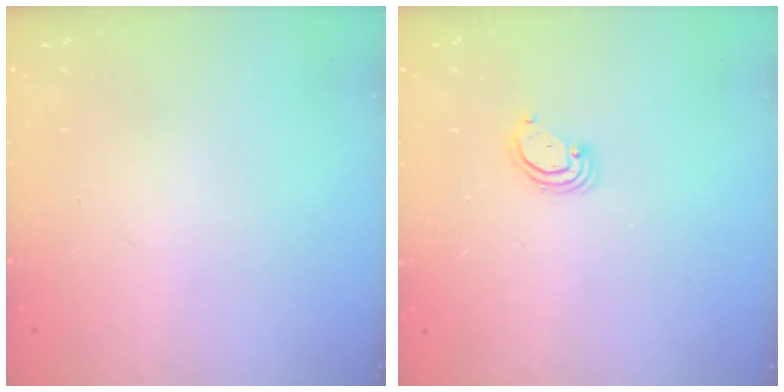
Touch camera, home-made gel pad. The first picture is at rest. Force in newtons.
{"total": 3.2, "press": 3.2, "slide": 0.2}